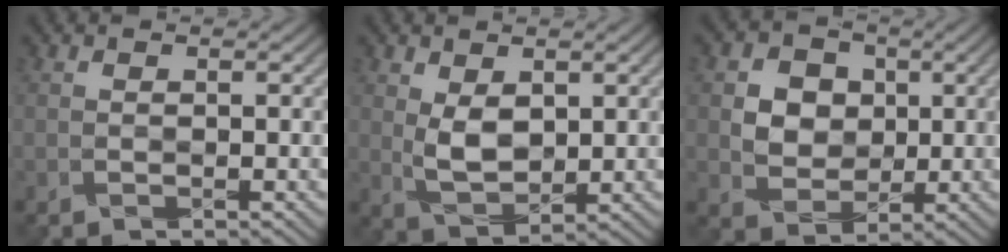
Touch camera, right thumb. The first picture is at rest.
{"total": 4.2, "force": [1.2, 2.6, 3.2], "torque": [-0.074, -0.009, 0.033]}
{"total": 5.4, "force": [1.1, 4.8, 2.3], "torque": [-0.061, -0.001, 0.012]}